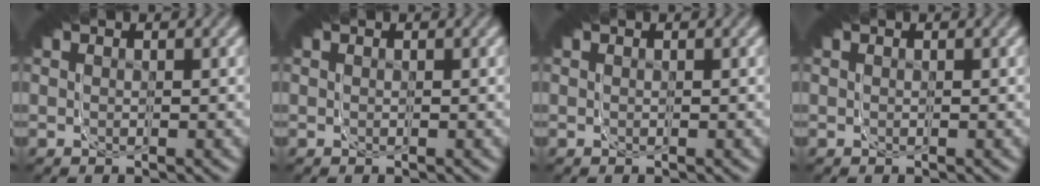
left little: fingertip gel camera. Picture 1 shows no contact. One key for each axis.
{"total": 0.0}
{"total": 0.0}
{"total": 0.0}